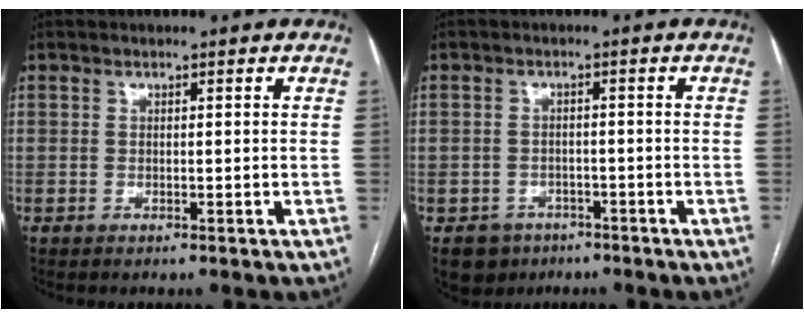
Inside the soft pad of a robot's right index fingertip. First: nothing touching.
{"total": 4.5, "force": [-2.8, 3.5, 0.4], "torque": [-0.004, 0.007, -0.038]}